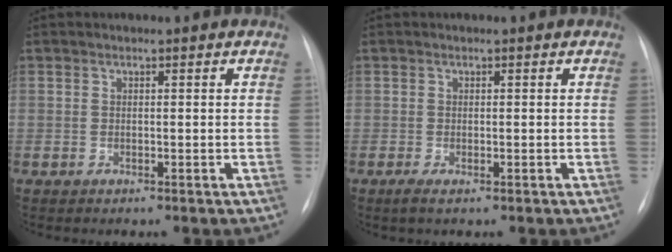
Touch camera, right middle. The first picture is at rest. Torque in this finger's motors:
{"motor_torque": [0.23, -0.21, 0.10, 0.02]}